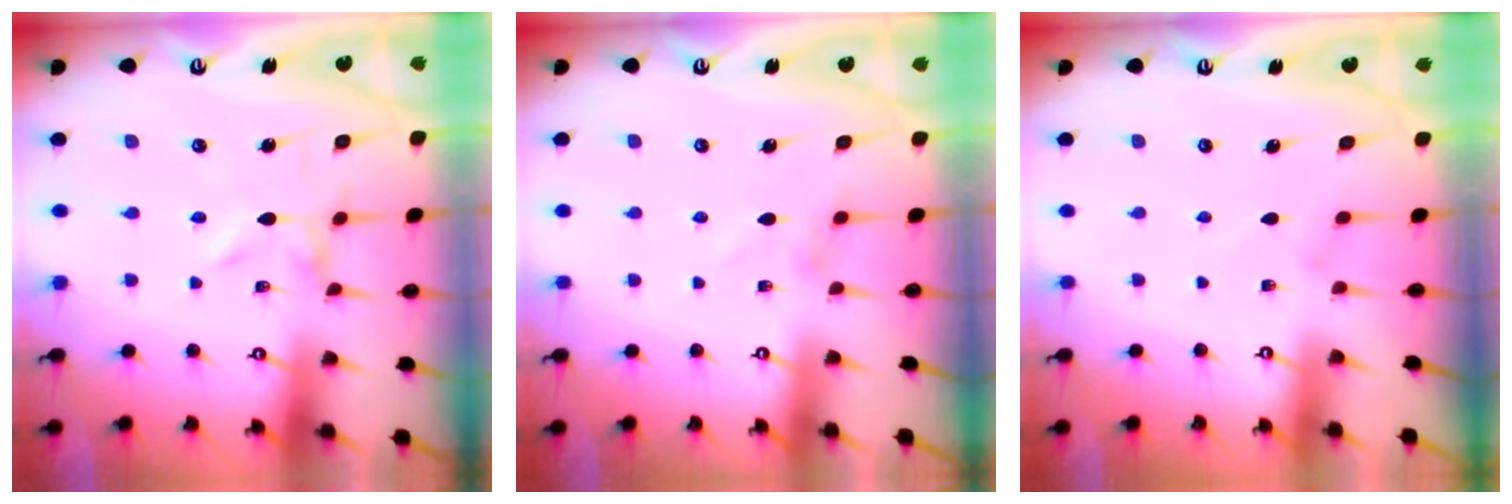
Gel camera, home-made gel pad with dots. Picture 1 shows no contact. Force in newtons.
{"total": 2.3, "press": 2.3, "slide": 0.3}
{"total": 0.0}